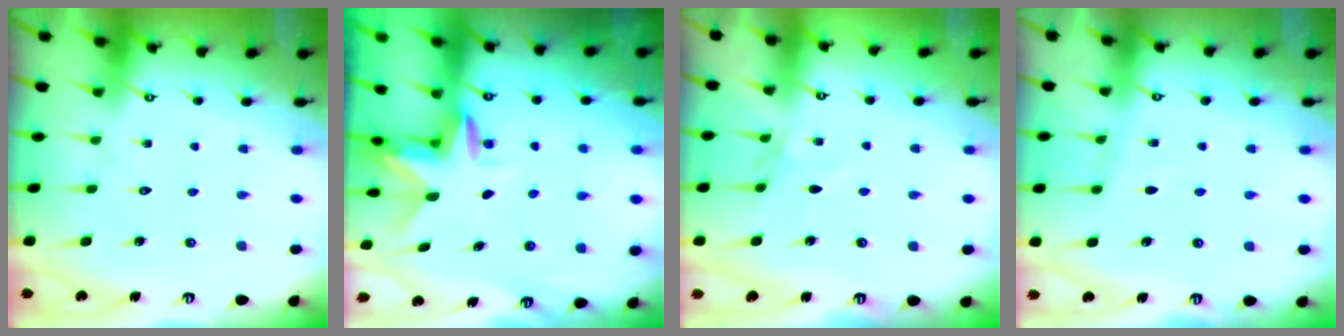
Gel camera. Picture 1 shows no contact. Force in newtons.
{"total": 3.0, "press": 3.0, "slide": 0.2}
{"total": 1.8, "press": 1.8, "slide": 0.4}
{"total": 2.7, "press": 2.6, "slide": 0.4}